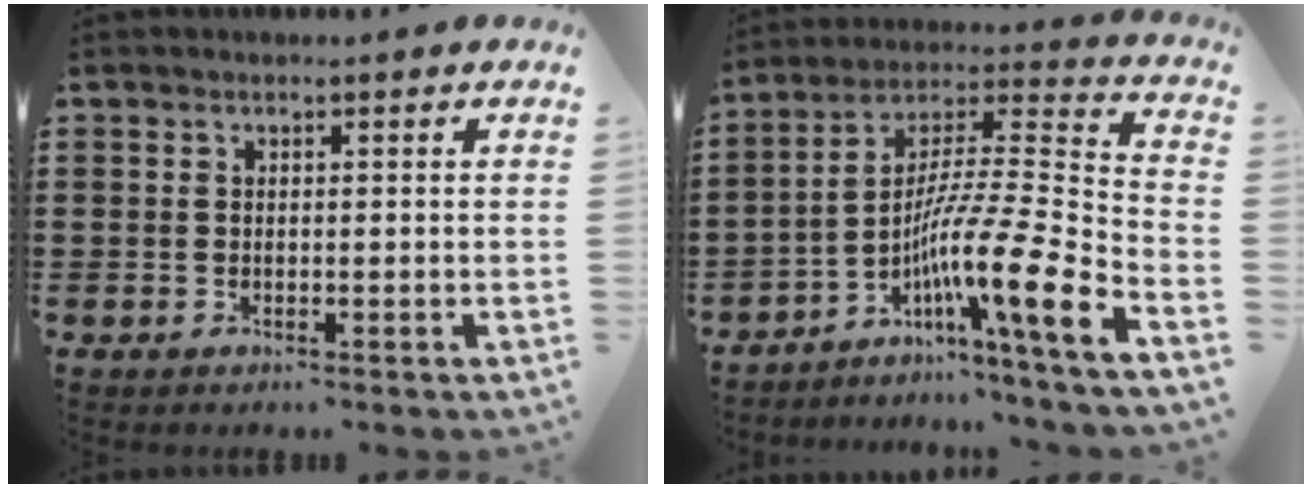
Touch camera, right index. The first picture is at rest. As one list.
[{"total": 13.1, "force": [-6.3, 0.0, 11.5], "torque": [-0.203, -0.032, -0.125]}]